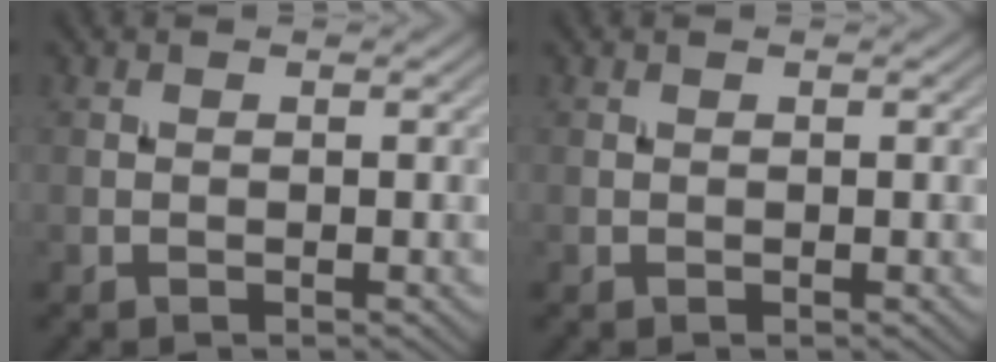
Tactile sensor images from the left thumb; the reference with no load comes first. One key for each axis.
{"total": 0.0}